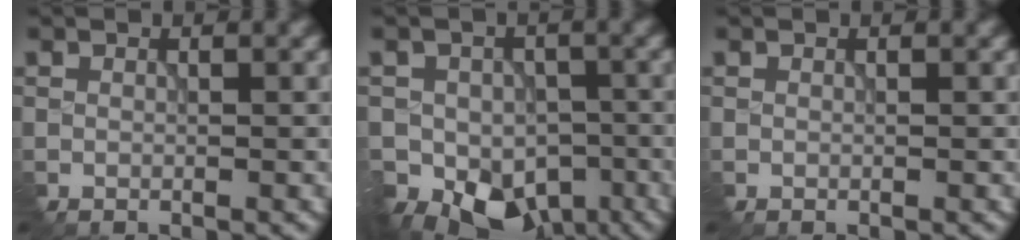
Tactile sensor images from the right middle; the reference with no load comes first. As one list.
[{"total": 9.1, "force": [-4.8, 7.1, 3.1], "torque": [-0.031, -0.030, -0.074]}, {"total": 0.0}]